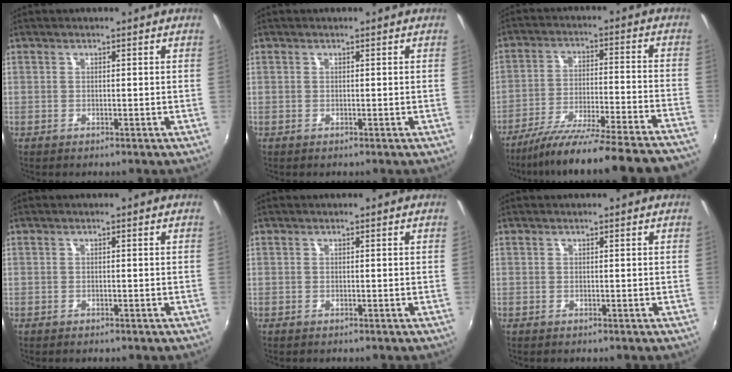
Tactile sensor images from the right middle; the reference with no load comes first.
{"total": 0.0}
{"total": 26.1, "force": [-23.8, -1.1, 10.5], "torque": [-0.178, -0.073, -0.348]}
{"total": 0.7, "force": [-0.5, 0.4, 0.3], "torque": [-0.007, 0.000, -0.008]}
{"total": 0.0}
{"total": 0.0}